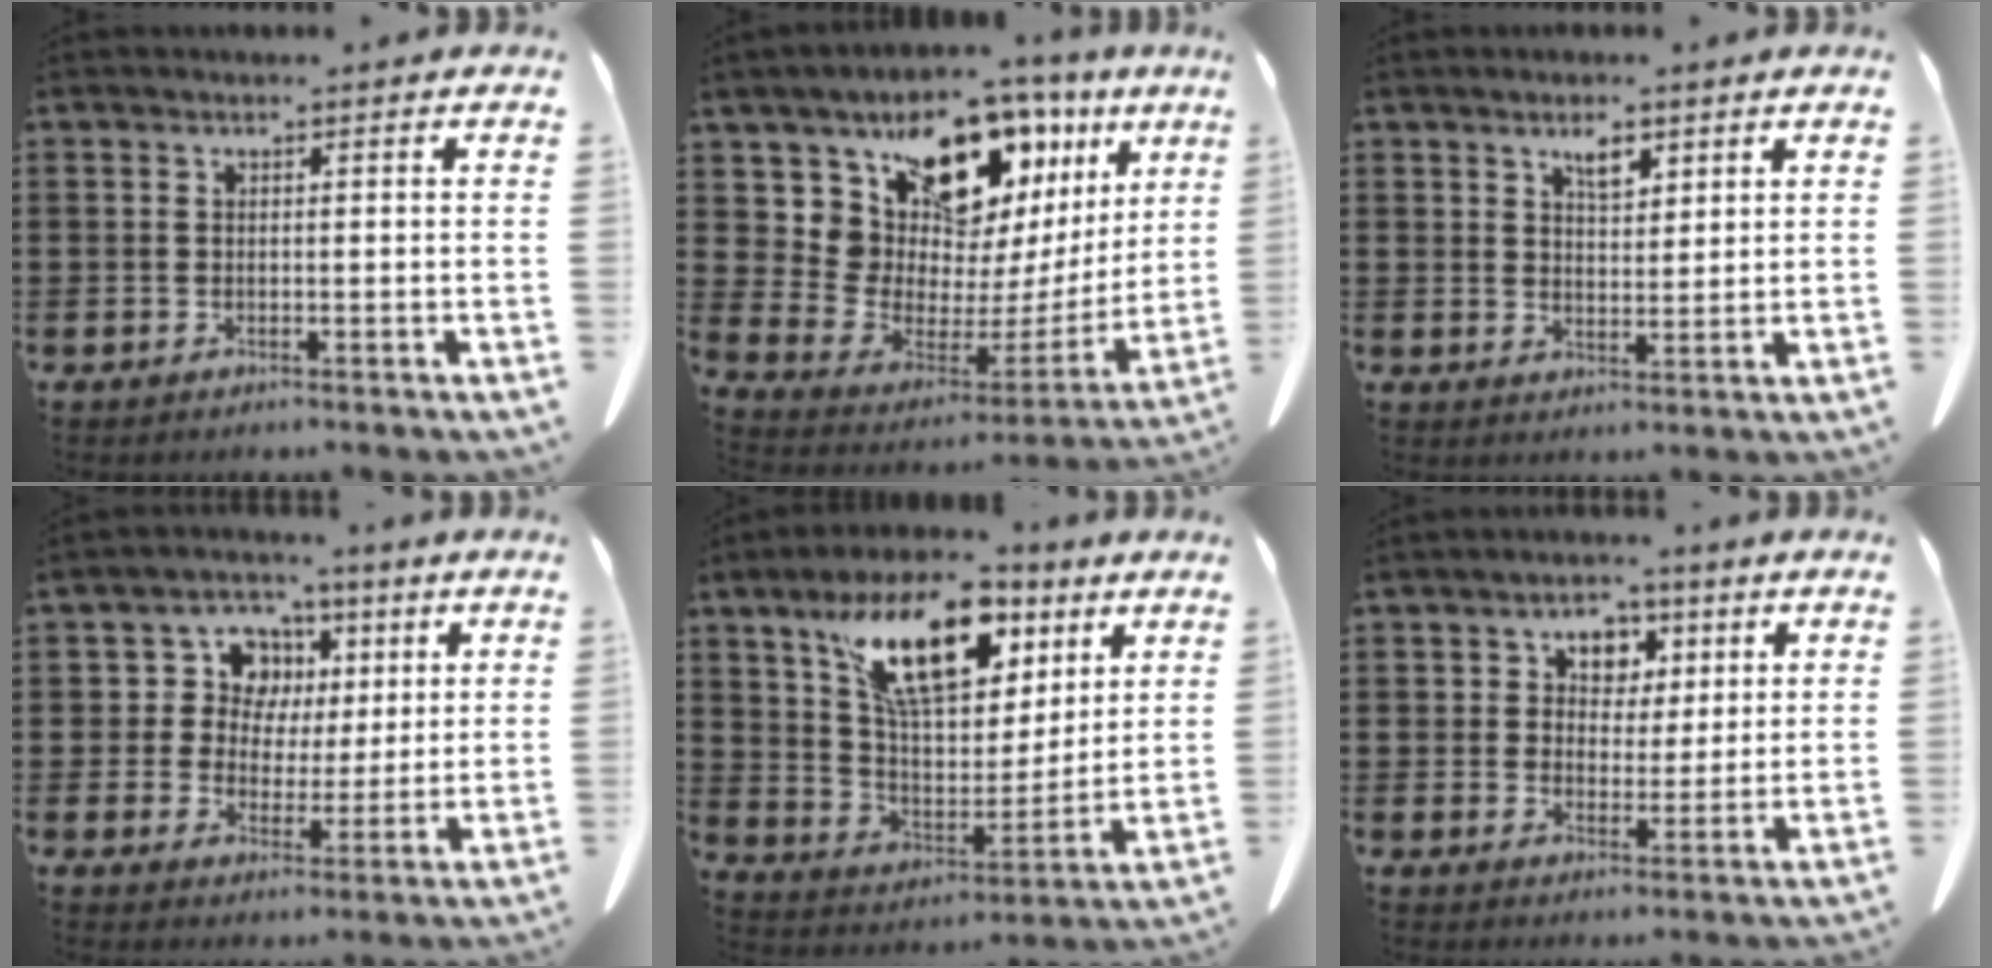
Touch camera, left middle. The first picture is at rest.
{"total": 10.1, "force": [7.9, 5.4, 3.3], "torque": [-0.077, -0.081, 0.136]}
{"total": 3.7, "force": [2.6, 1.6, 2.0], "torque": [-0.038, 0.001, 0.046]}
{"total": 7.9, "force": [3.0, 6.7, 2.8], "torque": [-0.077, 0.006, 0.052]}
{"total": 16.0, "force": [8.4, 7.3, 11.5], "torque": [-0.225, -0.008, 0.145]}
{"total": 4.8, "force": [2.4, 3.9, 1.4], "torque": [-0.041, 0.010, 0.039]}